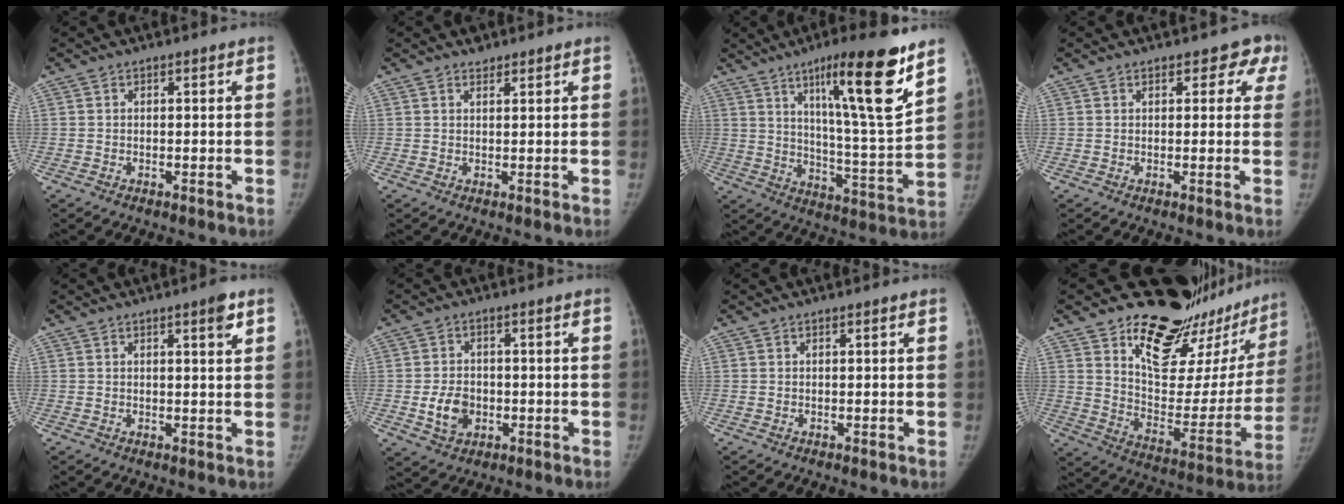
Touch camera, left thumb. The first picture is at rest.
{"total": 1.7, "force": [1.4, 0.8, 0.5], "torque": [0.001, -0.010, 0.021]}
{"total": 20.2, "force": [11.5, 2.1, 16.5], "torque": [-0.229, -0.065, 0.183]}
{"total": 4.3, "force": [2.6, 2.7, 2.1], "torque": [0.020, -0.005, 0.020]}
{"total": 2.9, "force": [1.7, 0.3, 2.4], "torque": [-0.031, -0.009, 0.023]}
{"total": 6.1, "force": [-1.2, 4.7, 3.6], "torque": [-0.046, 0.005, -0.014]}
{"total": 0.0}
{"total": 28.2, "force": [21.4, 11.8, 14.1], "torque": [-0.156, -0.133, 0.305]}